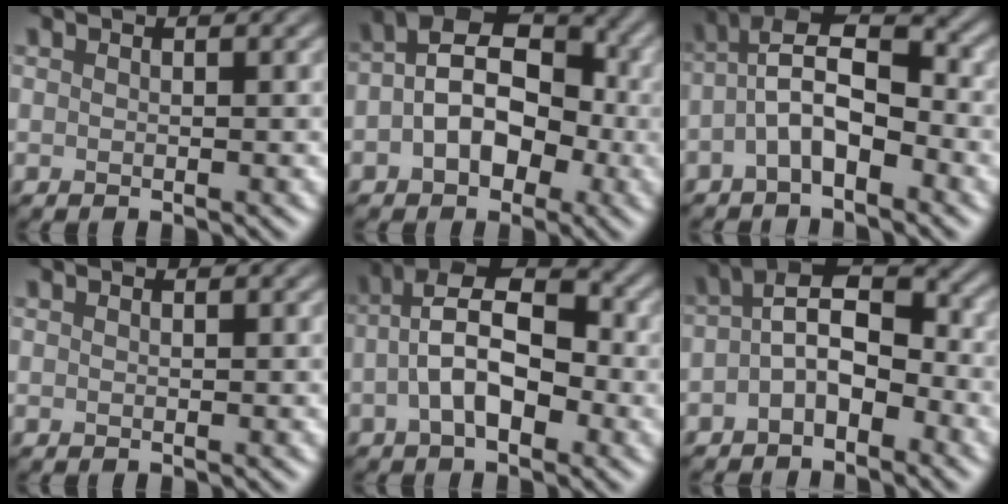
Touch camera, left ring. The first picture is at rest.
{"total": 8.9, "force": [-0.8, 6.0, 6.4], "torque": [-0.074, 0.023, -0.029]}
{"total": 5.9, "force": [-2.0, 2.8, 4.9], "torque": [-0.093, 0.018, -0.042]}
{"total": 0.0}
{"total": 7.3, "force": [-1.7, 4.0, 5.9], "torque": [-0.108, 0.018, -0.039]}
{"total": 4.5, "force": [-1.3, 2.5, 3.5], "torque": [-0.058, 0.019, -0.034]}